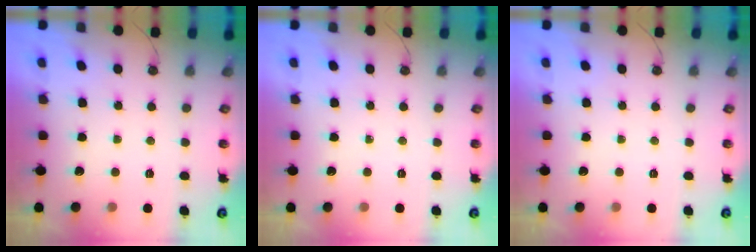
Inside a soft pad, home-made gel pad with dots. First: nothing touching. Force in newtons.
{"total": 0.0}
{"total": 0.0}